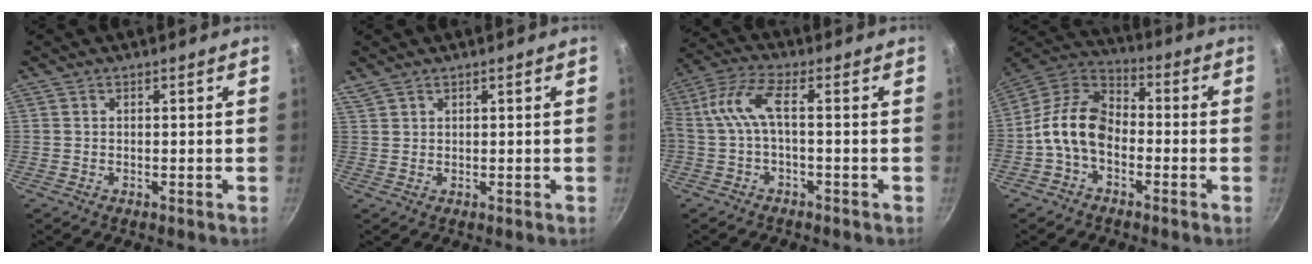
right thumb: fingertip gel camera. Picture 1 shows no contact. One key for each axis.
{"total": 2.0, "fx": 1.7, "fy": 0.8, "fz": 0.6, "tx": -0.010, "ty": 0.002, "tz": 0.038}
{"total": 7.1, "fx": -1.3, "fy": 2.1, "fz": 6.7, "tx": -0.170, "ty": 0.023, "tz": -0.032}
{"total": 11.8, "fx": -2.9, "fy": 7.8, "fz": 8.4, "tx": -0.137, "ty": 0.047, "tz": -0.078}